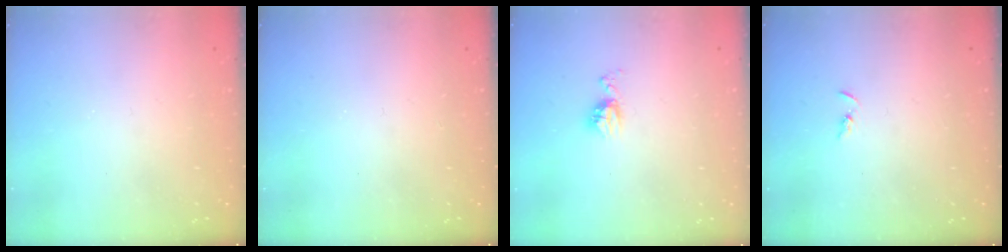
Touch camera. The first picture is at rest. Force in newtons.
{"total": 0.0}
{"total": 5.9, "press": 5.9, "slide": 0.6}
{"total": 1.5, "press": 1.5, "slide": 0.4}